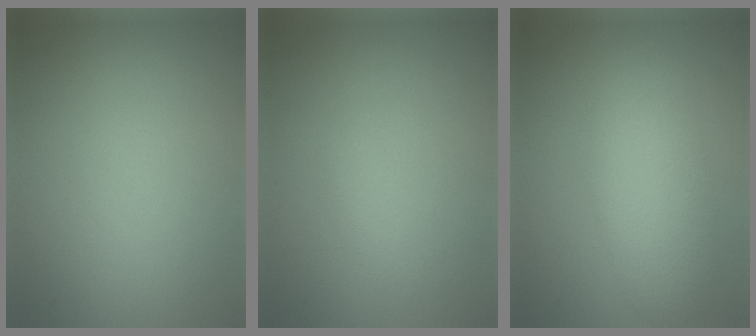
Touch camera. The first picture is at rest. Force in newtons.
{"total": 0.7, "press": 0.7, "slide": 0.0}
{"total": 4.8, "press": 4.8, "slide": 0.4}